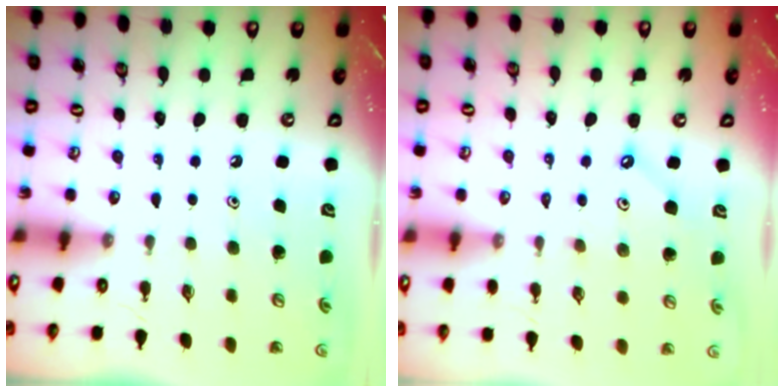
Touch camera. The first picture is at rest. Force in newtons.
{"total": 2.1, "press": 2.1, "slide": 0.3}